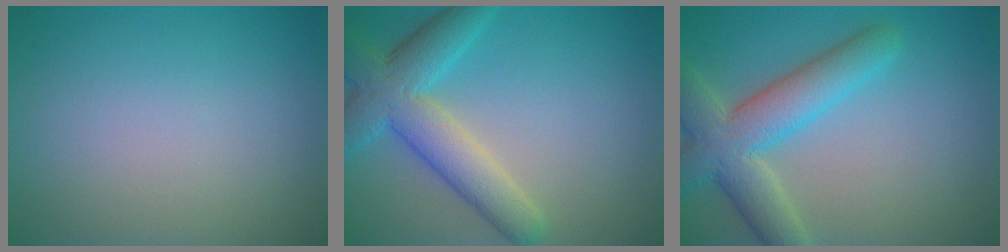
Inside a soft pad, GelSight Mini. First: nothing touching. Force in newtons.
{"total": 6.5, "press": 6.5, "slide": 0.5}
{"total": 6.7, "press": 6.7, "slide": 0.5}